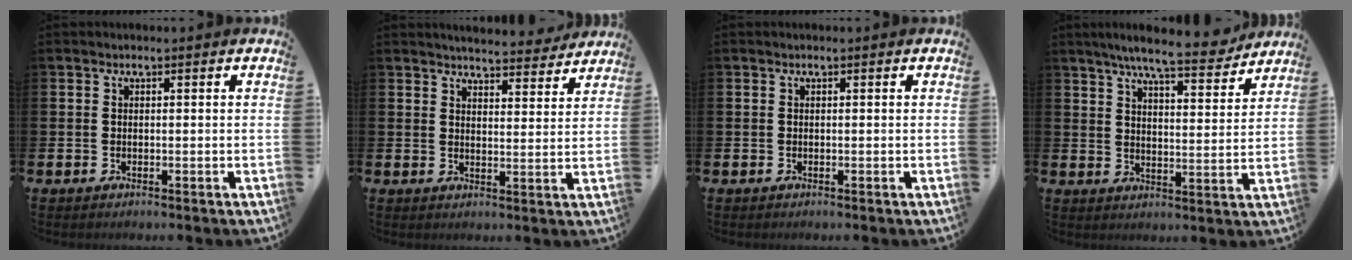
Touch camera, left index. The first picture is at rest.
{"total": 5.0, "force": [5.0, 0.4, 0.4], "torque": [-0.008, -0.036, 0.087]}
{"total": 0.0}
{"total": 8.3, "force": [7.6, 0.7, 3.3], "torque": [-0.064, -0.044, 0.130]}